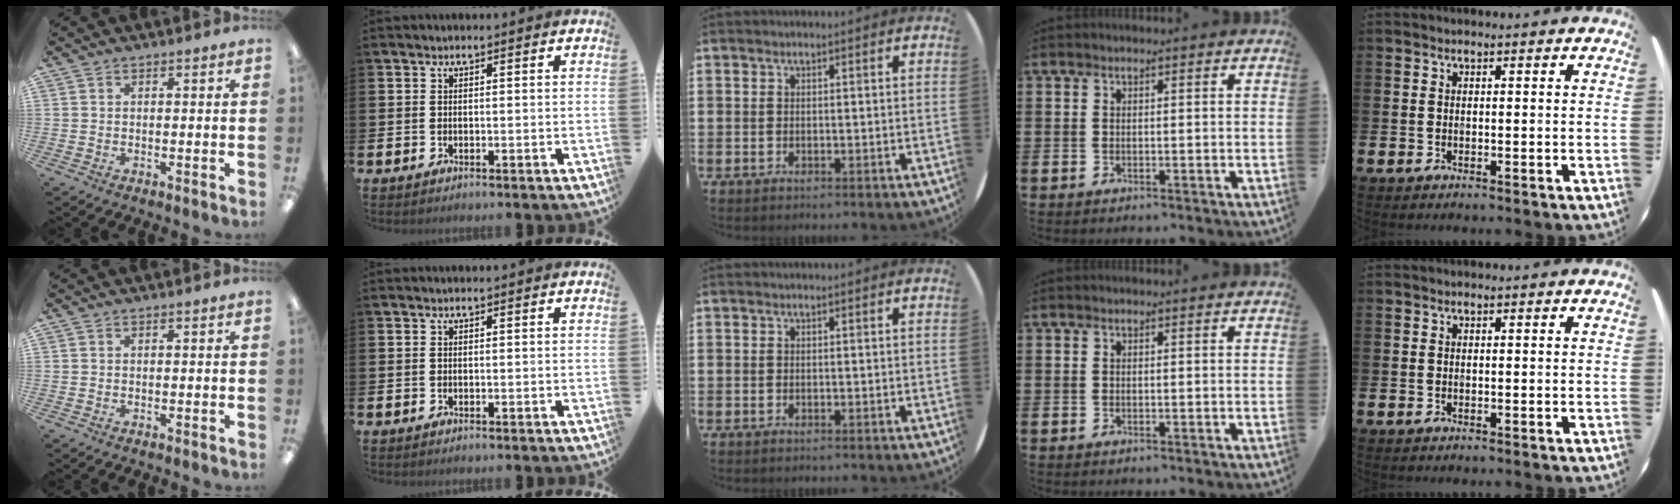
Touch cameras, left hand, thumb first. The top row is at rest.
{}